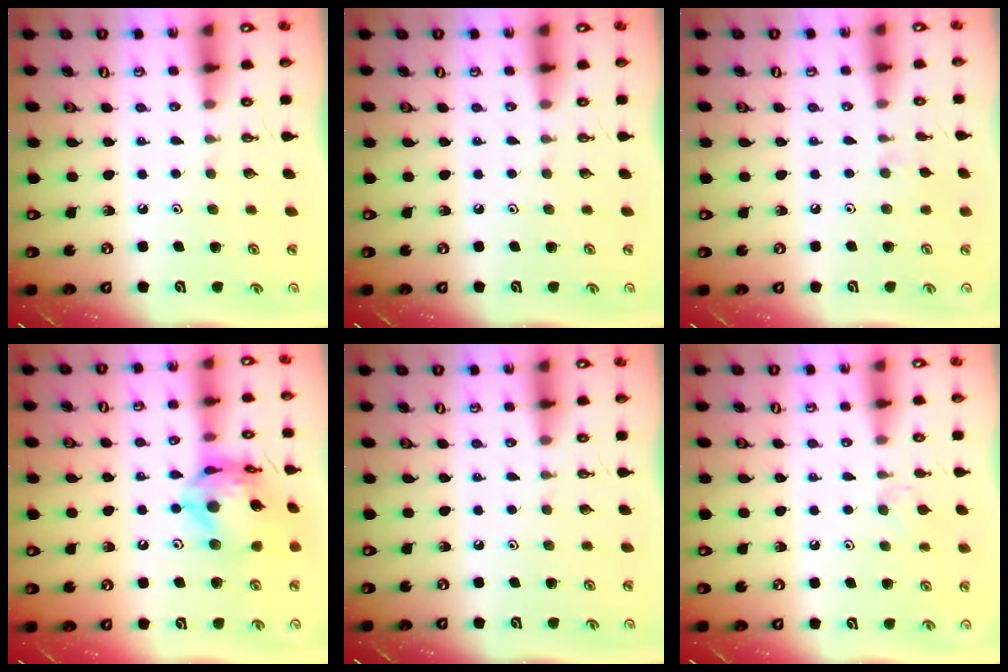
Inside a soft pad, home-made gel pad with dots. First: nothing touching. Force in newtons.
{"total": 0.0}
{"total": 2.4, "press": 2.4, "slide": 0.5}
{"total": 16.3, "press": 16.2, "slide": 2.0}
{"total": 0.0}
{"total": 4.1, "press": 4.0, "slide": 0.8}